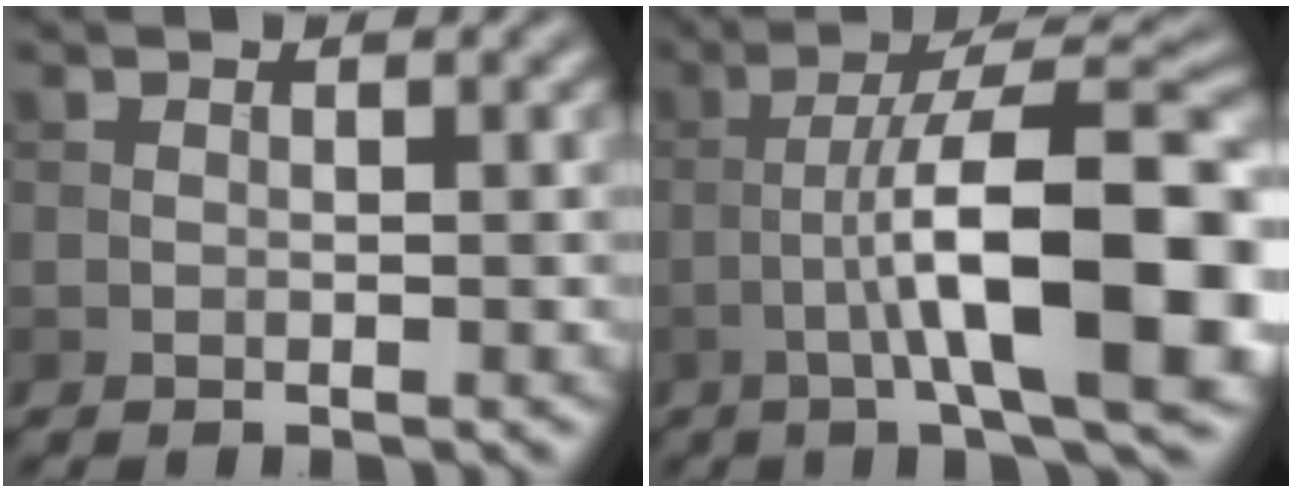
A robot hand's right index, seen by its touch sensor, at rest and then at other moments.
{"total": 12.9, "force": [-2.7, 2.7, 12.3], "torque": [-0.183, 0.018, -0.040]}